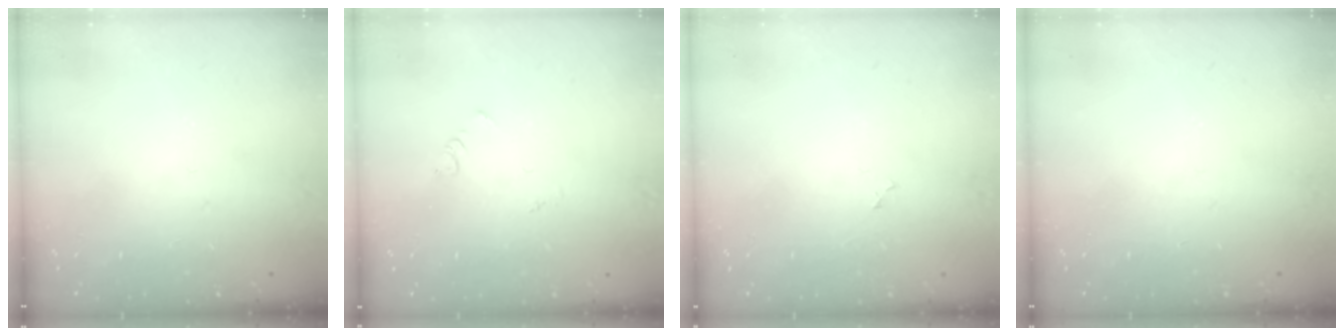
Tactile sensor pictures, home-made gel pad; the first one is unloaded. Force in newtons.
{"total": 1.9, "press": 1.9, "slide": 0.4}
{"total": 2.3, "press": 2.3, "slide": 0.2}
{"total": 0.0}